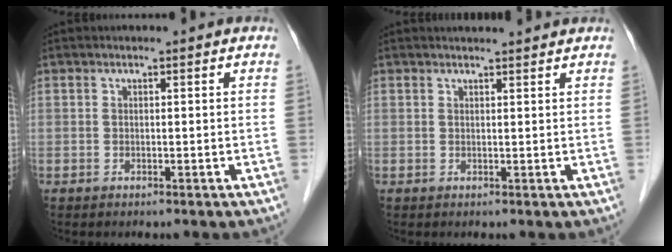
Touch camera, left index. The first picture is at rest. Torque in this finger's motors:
{"motor_torque": [0.20, -0.31, -0.05, -0.01]}